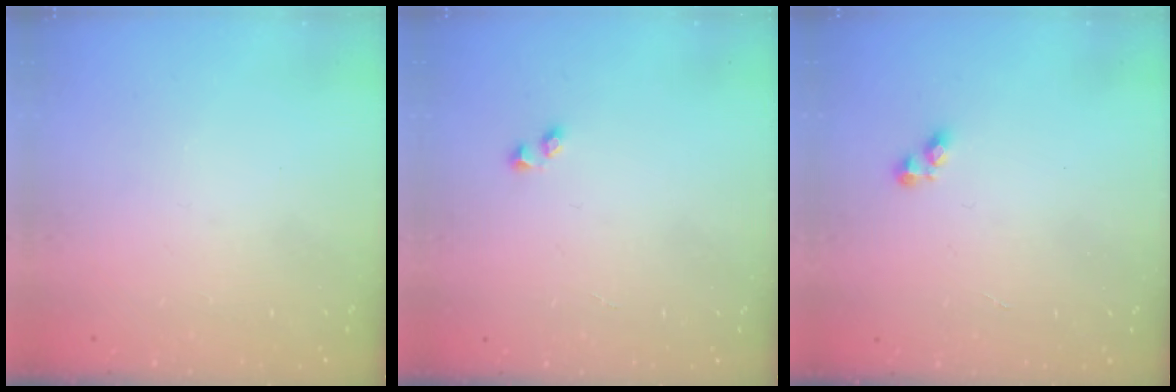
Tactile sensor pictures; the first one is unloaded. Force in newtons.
{"total": 1.9, "press": 1.8, "slide": 0.7}
{"total": 1.8, "press": 1.7, "slide": 0.3}